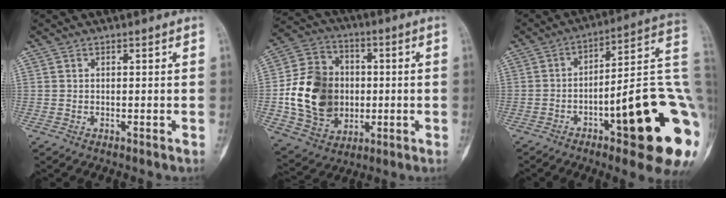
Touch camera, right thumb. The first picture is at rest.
{"total": 18.9, "force": [-1.2, 15.0, 11.4], "torque": [-0.177, 0.016, -0.013]}
{"total": 27.2, "force": [-6.4, 6.2, 25.7], "torque": [-0.278, 0.017, -0.085]}